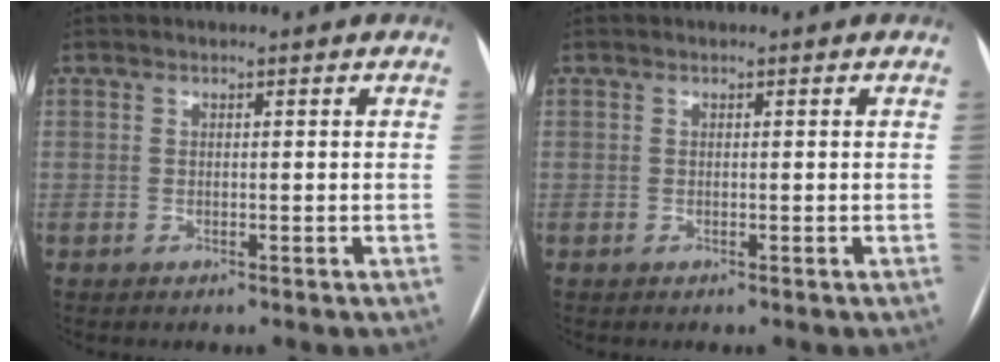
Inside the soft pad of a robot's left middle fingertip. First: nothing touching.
{"total": 0.0}